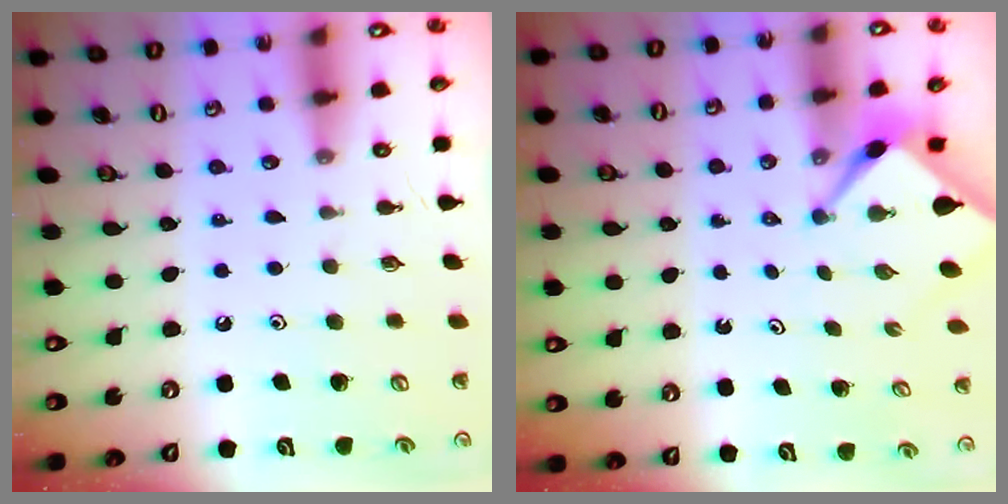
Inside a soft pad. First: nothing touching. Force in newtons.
{"total": 2.5, "press": 2.5, "slide": 0.3}